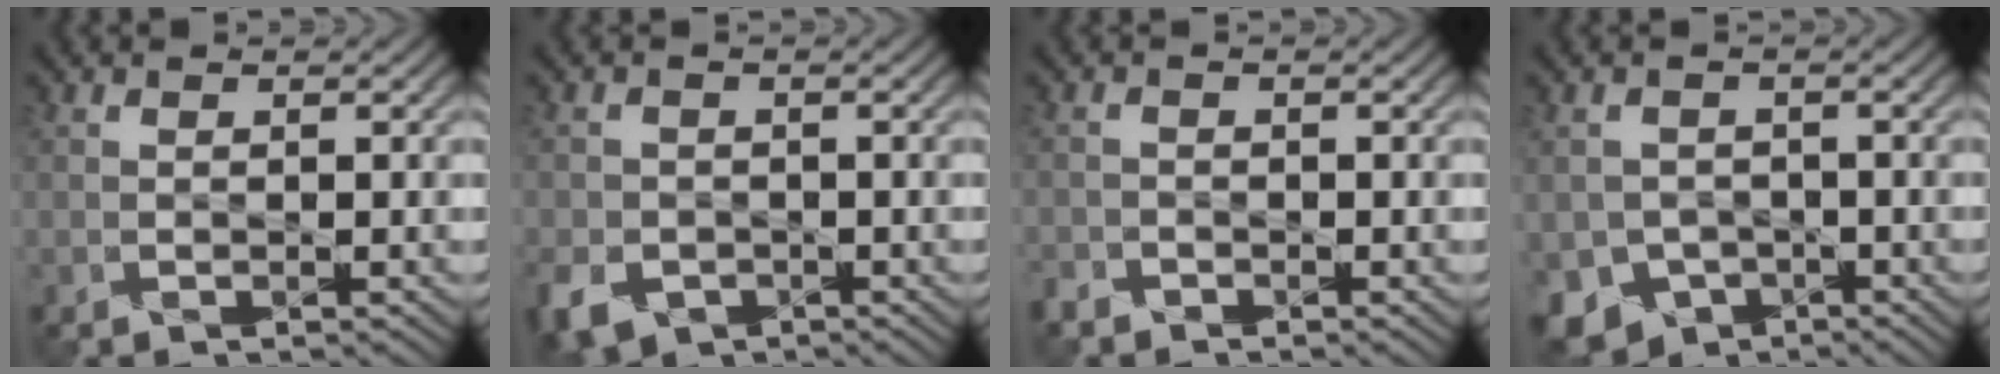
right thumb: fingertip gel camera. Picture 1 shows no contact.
{"total": 5.1, "force": [-2.8, 3.7, 2.2], "torque": [-0.058, -0.017, -0.054]}
{"total": 1.6, "force": [-1.4, 0.7, 0.1], "torque": [-0.006, -0.004, -0.035]}
{"total": 6.7, "force": [-3.7, 5.1, 2.3], "torque": [-0.047, -0.020, -0.065]}